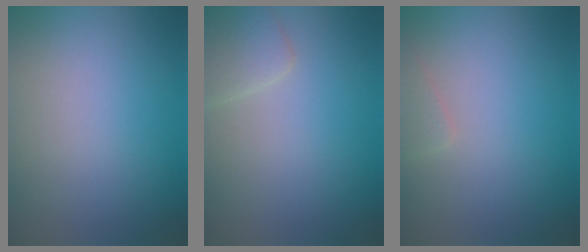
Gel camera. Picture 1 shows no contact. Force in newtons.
{"total": 2.2, "press": 2.2, "slide": 0.1}
{"total": 1.0, "press": 1.0, "slide": 0.1}